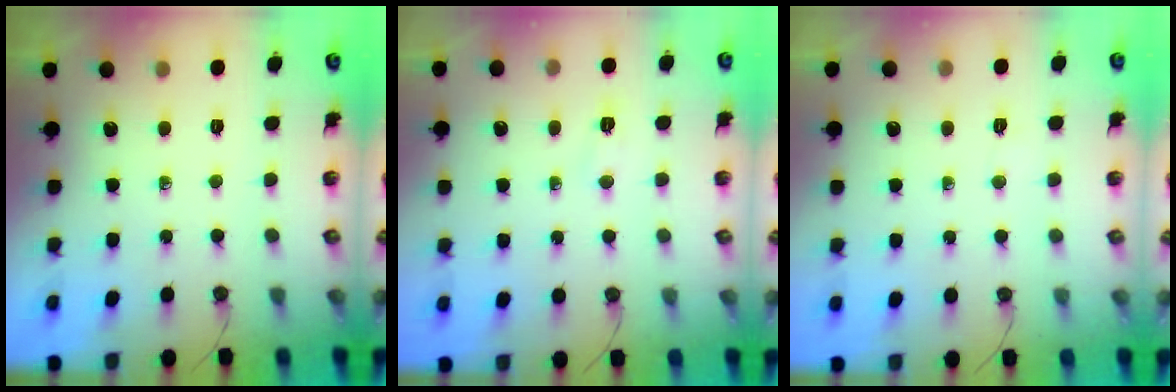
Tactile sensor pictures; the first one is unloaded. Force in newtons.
{"total": 4.8, "press": 4.8, "slide": 0.7}
{"total": 13.8, "press": 3.4, "slide": 13.3}